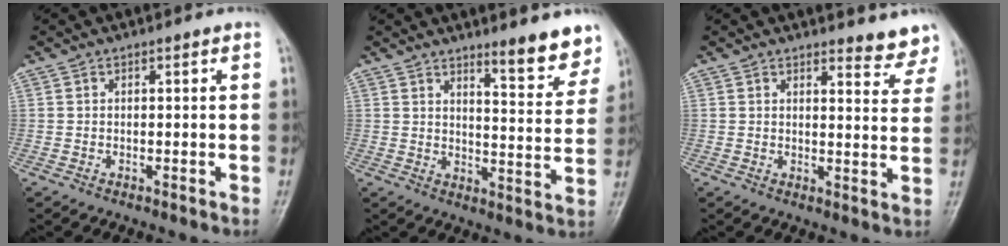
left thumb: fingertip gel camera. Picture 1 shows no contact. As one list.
[{"total": 9.1, "force": [7.1, 1.8, 5.5], "torque": [-0.049, -0.055, 0.102]}, {"total": 6.4, "force": [6.1, 1.4, 1.0], "torque": [0.015, -0.048, 0.054]}]